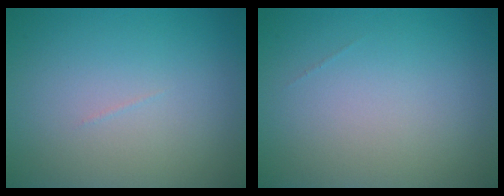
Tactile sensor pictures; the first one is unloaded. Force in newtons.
{"total": 0.0}